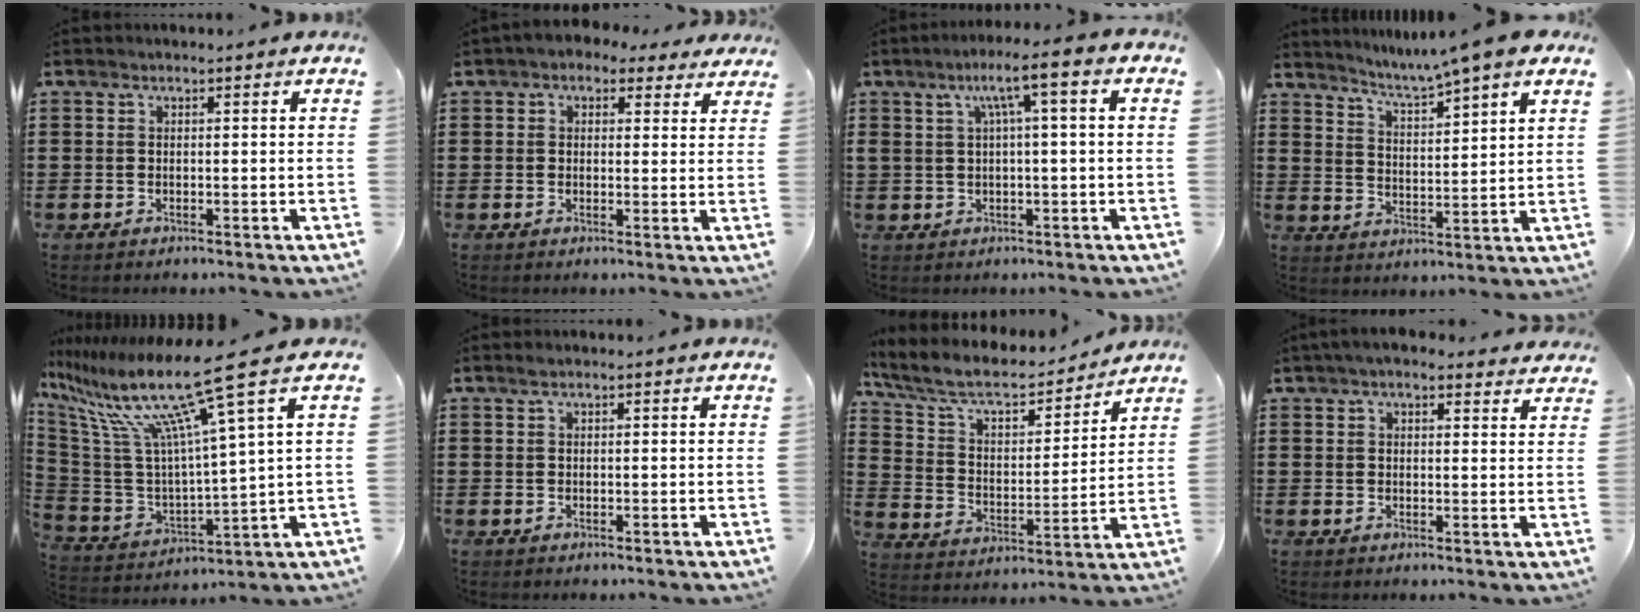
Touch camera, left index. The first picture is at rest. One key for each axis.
{"total": 2.6, "fx": 1.6, "fy": 1.8, "fz": 1.0, "tx": -0.021, "ty": 0.004, "tz": 0.026}
{"total": 5.6, "fx": 1.0, "fy": 0.5, "fz": 5.5, "tx": -0.110, "ty": 0.008, "tz": 0.008}
{"total": 5.2, "fx": 4.7, "fy": -0.8, "fz": 2.2, "tx": -0.063, "ty": -0.032, "tz": 0.075}
{"total": 16.1, "fx": 10.2, "fy": 1.2, "fz": 12.4, "tx": -0.276, "ty": -0.069, "tz": 0.156}
{"total": 0.7, "fx": 0.5, "fy": 0.0, "fz": 0.5, "tx": -0.009, "ty": 0.001, "tz": 0.010}
{"total": 8.3, "fx": 7.0, "fy": 2.4, "fz": 3.8, "tx": -0.104, "ty": -0.040, "tz": 0.117}
{"total": 4.0, "fx": 3.4, "fy": 1.0, "fz": 1.9, "tx": -0.045, "ty": -0.001, "tz": 0.063}